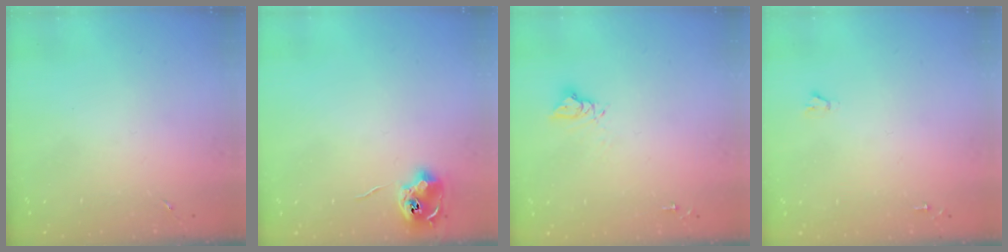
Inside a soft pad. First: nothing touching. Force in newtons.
{"total": 8.8, "press": 8.8, "slide": 0.1}
{"total": 6.2, "press": 6.2, "slide": 0.3}
{"total": 1.6, "press": 1.6, "slide": 0.1}